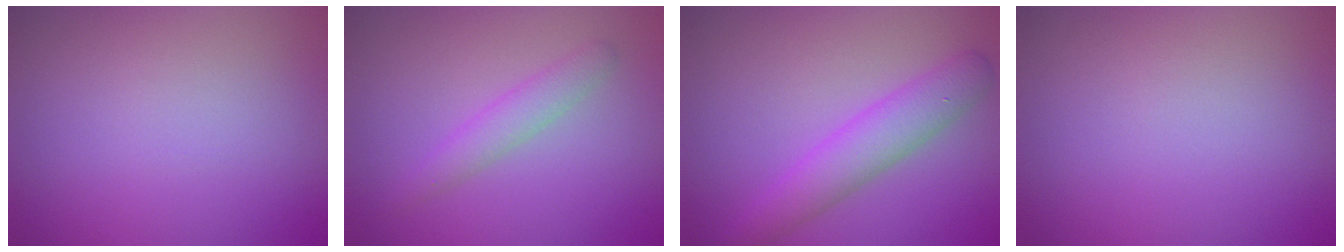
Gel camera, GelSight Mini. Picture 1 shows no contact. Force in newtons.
{"total": 2.1, "press": 2.1, "slide": 0.1}
{"total": 3.9, "press": 3.9, "slide": 0.1}
{"total": 0.0}